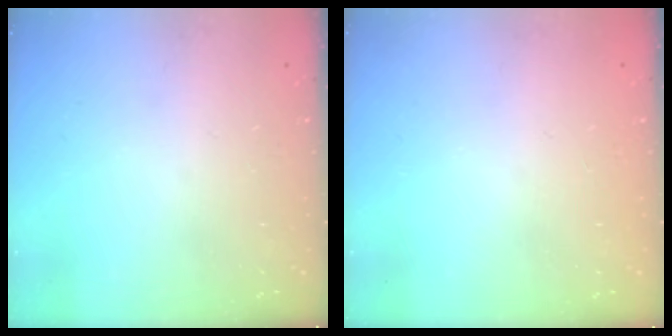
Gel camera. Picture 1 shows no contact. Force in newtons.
{"total": 0.0}